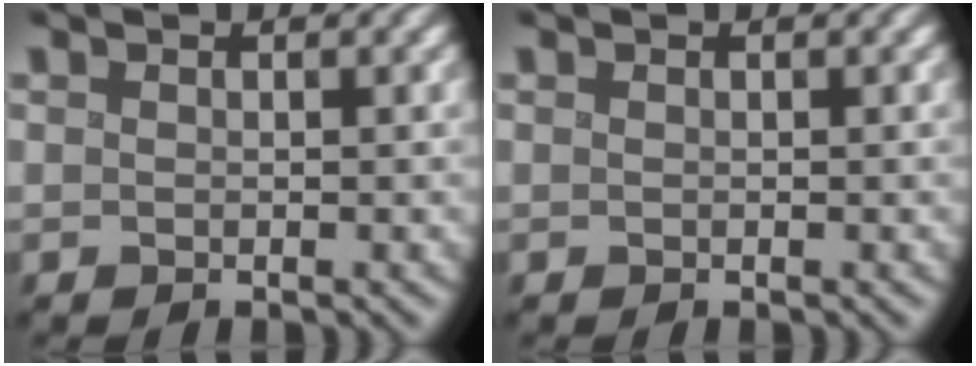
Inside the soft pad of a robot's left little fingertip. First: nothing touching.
{"total": 0.0}